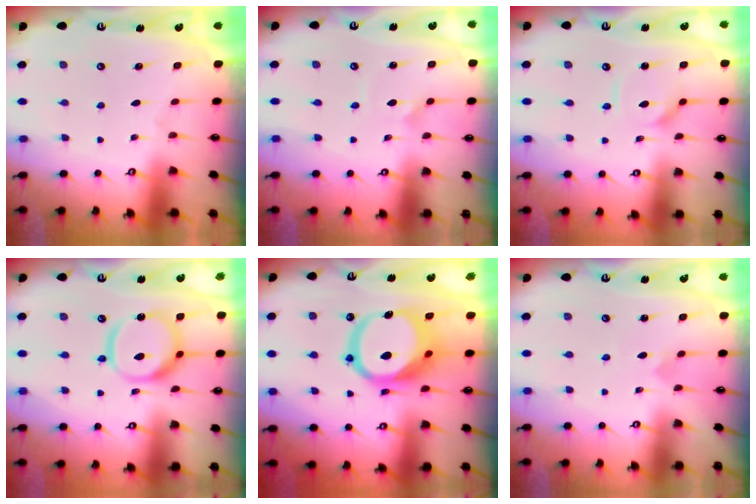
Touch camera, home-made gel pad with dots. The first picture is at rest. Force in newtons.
{"total": 2.4, "press": 2.4, "slide": 0.2}
{"total": 7.4, "press": 7.4, "slide": 0.6}
{"total": 15.1, "press": 15.0, "slide": 1.8}
{"total": 17.2, "press": 17.0, "slide": 2.8}
{"total": 3.4, "press": 3.4, "slide": 0.2}